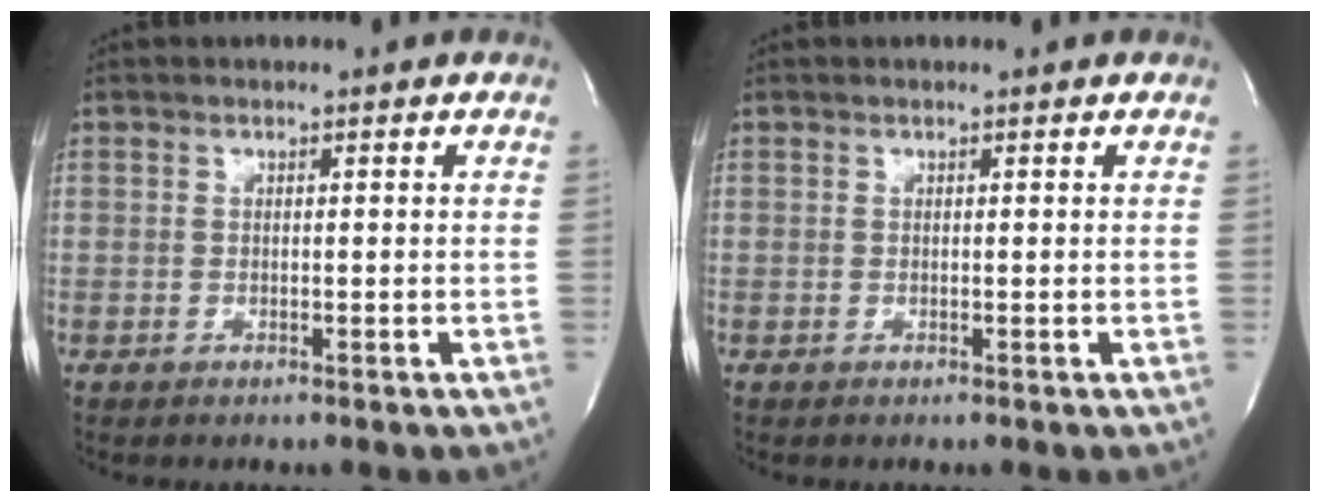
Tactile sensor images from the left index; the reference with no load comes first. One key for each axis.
{"total": 0.0}